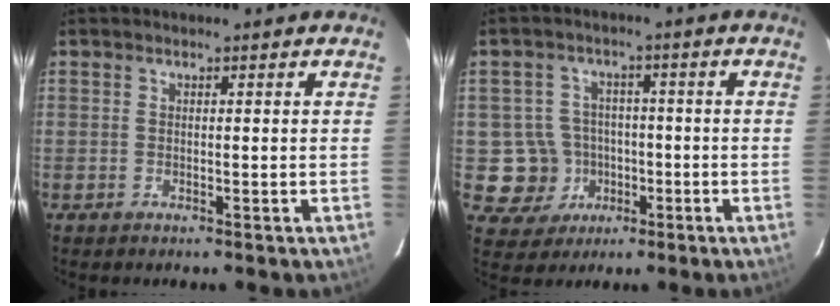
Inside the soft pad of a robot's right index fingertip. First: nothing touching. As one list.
[{"total": 8.1, "force": [-2.0, 7.8, 0.6], "torque": [-0.036, 0.028, -0.021]}]